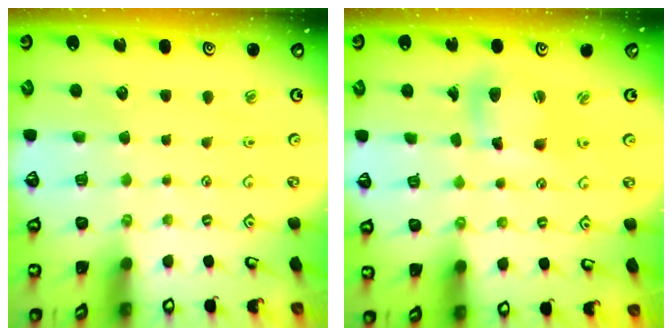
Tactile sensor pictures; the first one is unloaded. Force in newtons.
{"total": 9.7, "press": 9.7, "slide": 1.1}